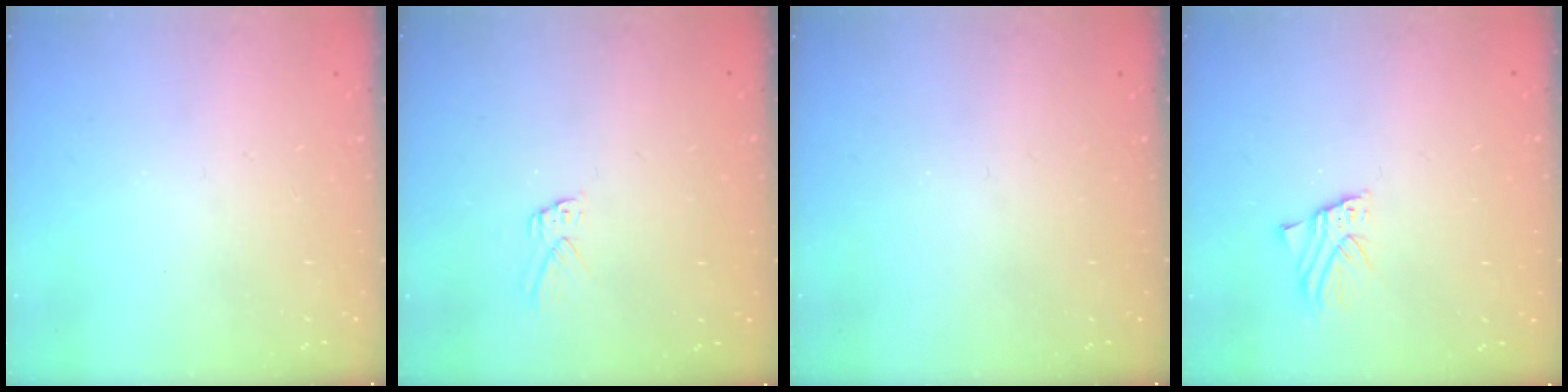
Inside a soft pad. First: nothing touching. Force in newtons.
{"total": 6.1, "press": 6.0, "slide": 0.5}
{"total": 0.0}
{"total": 1.8, "press": 1.8, "slide": 0.1}